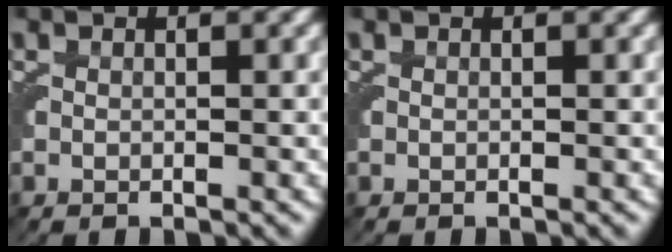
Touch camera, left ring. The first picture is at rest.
{"total": 0.0}